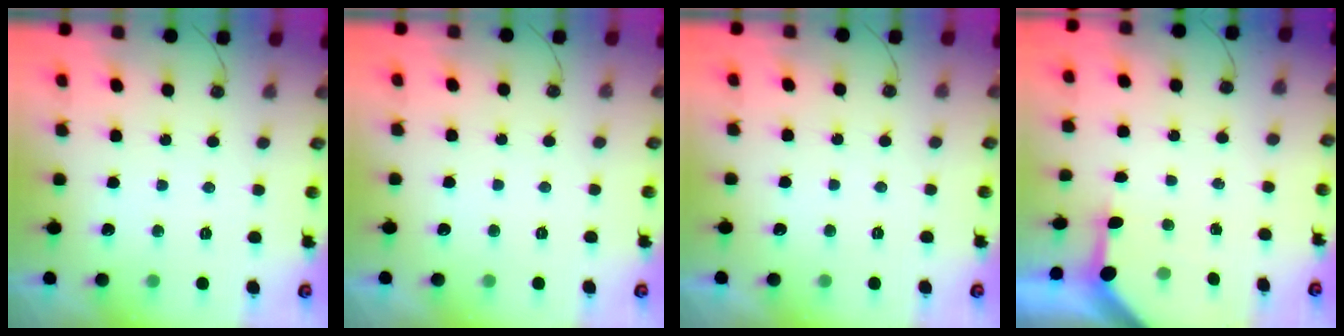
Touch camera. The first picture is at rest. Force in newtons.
{"total": 0.0}
{"total": 0.0}
{"total": 3.2, "press": 3.2, "slide": 0.3}